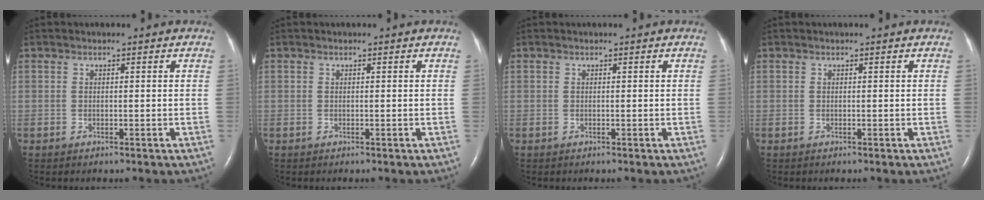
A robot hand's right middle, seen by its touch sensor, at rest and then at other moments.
{"total": 0.0}
{"total": 0.0}
{"total": 0.0}